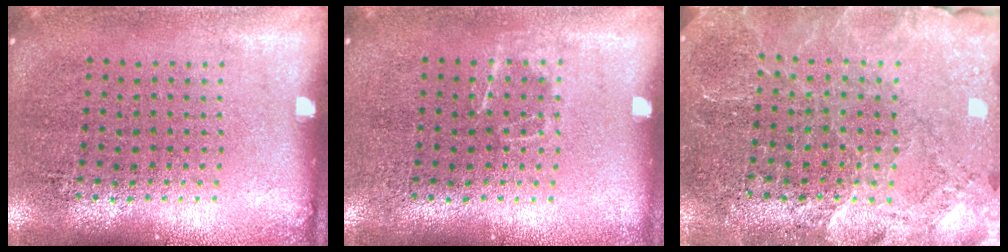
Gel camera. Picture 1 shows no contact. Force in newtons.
{"total": 0.9, "press": 0.8, "slide": 0.2}
{"total": 3.4, "press": 3.2, "slide": 1.0}